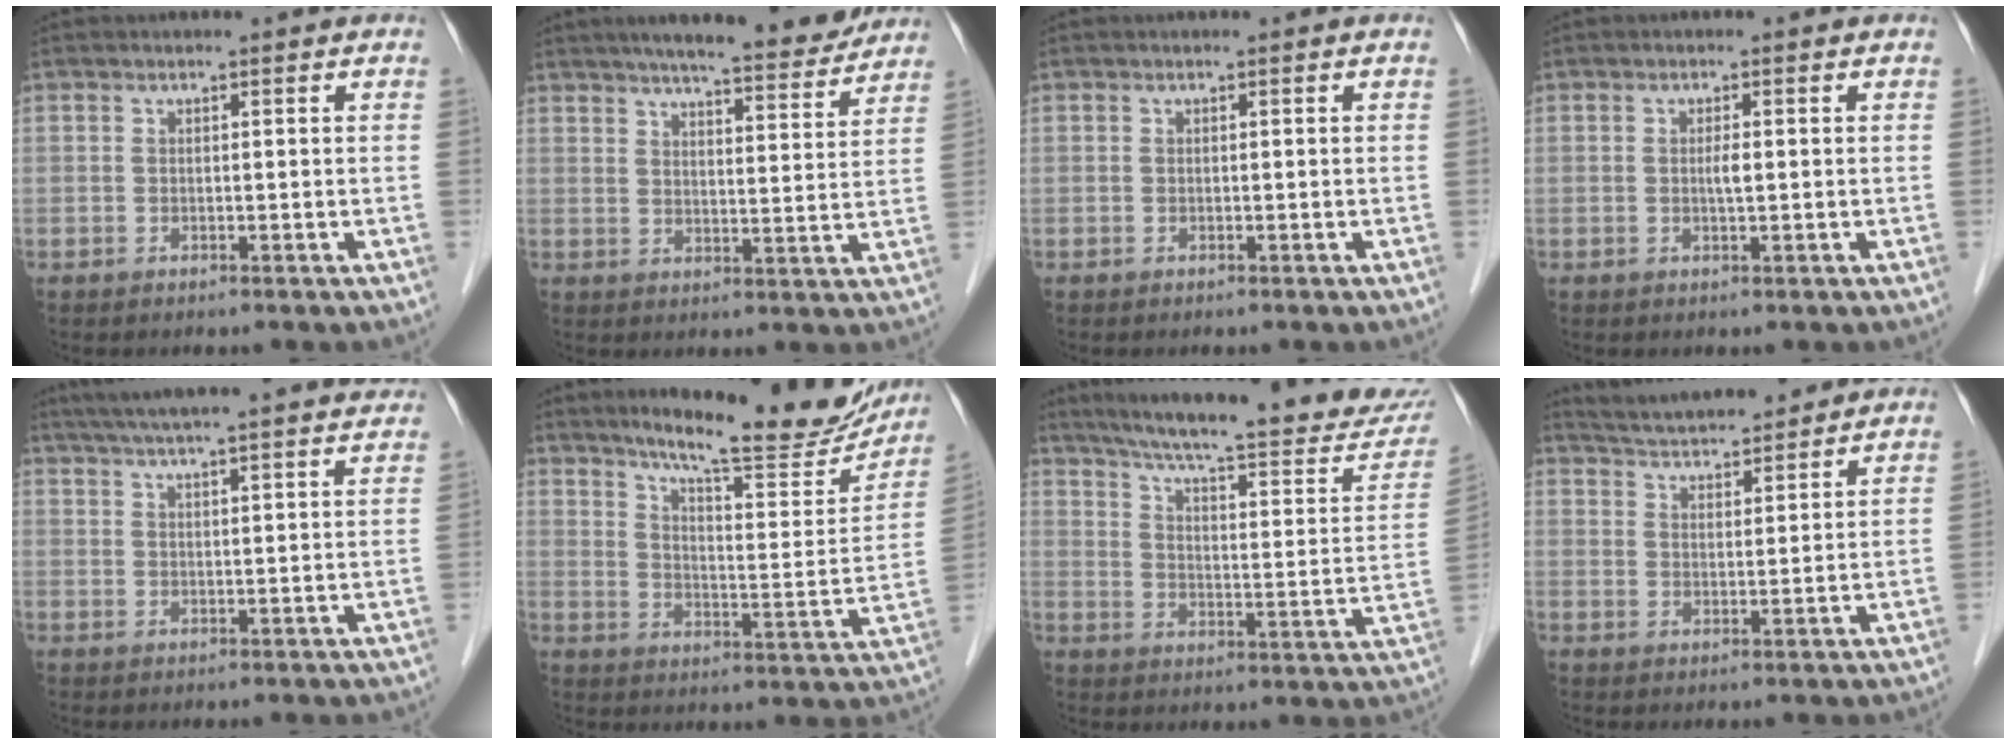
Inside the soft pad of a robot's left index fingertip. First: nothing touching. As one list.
[{"total": 14.6, "force": [12.8, 2.0, 6.6], "torque": [-0.088, -0.002, 0.169]}, {"total": 0.0}, {"total": 1.3, "force": [0.1, 0.1, 1.3], "torque": [-0.025, 0.000, 0.001]}, {"total": 27.5, "force": [24.8, 2.5, 11.5], "torque": [-0.189, -0.020, 0.333]}, {"total": 21.5, "force": [18.4, 3.1, 10.6], "torque": [-0.144, -0.034, 0.244]}, {"total": 26.4, "force": [23.1, 2.9, 12.4], "torque": [-0.188, -0.047, 0.300]}, {"total": 10.6, "force": [10.0, 1.6, 3.2], "torque": [-0.056, 0.020, 0.159]}]